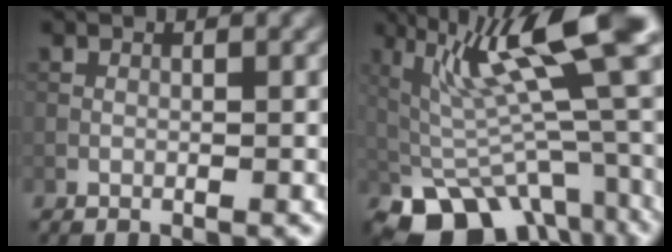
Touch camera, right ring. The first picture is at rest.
{"total": 12.3, "force": [0.9, 4.4, 11.5], "torque": [-0.195, 0.004, 0.031]}